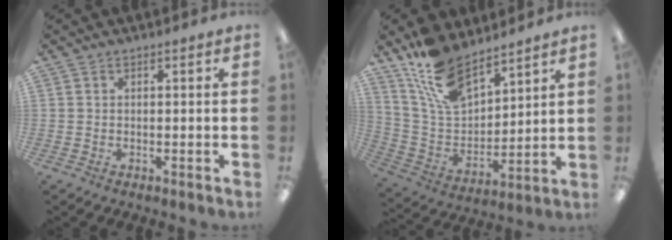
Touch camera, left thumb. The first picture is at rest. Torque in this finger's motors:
{"motor_torque": [1.01, -0.10, 1.40, -1.37, 0.12]}